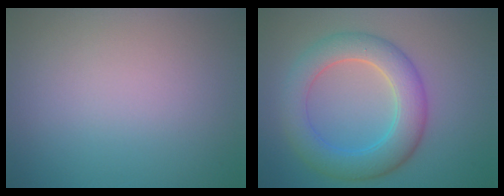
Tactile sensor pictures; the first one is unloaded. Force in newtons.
{"total": 6.1, "press": 6.1, "slide": 0.5}